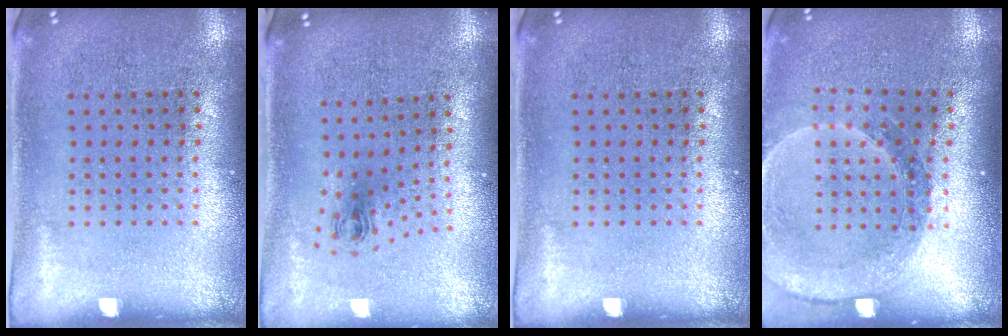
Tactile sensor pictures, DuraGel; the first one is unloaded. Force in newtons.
{"total": 0.8, "press": 0.4, "slide": 0.8}
{"total": 0.0}
{"total": 1.6, "press": 1.6, "slide": 0.1}